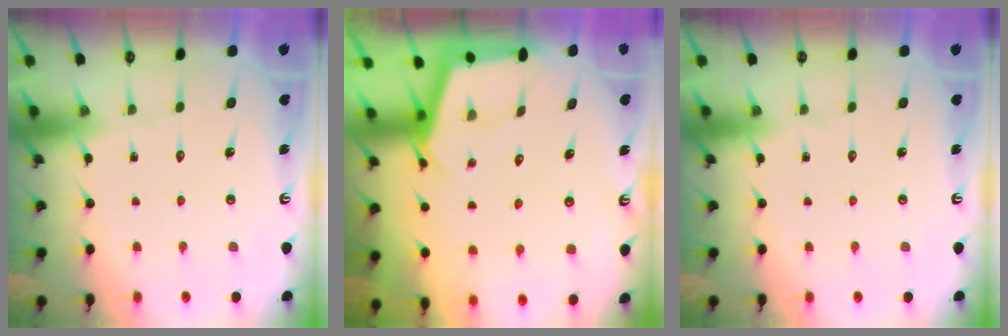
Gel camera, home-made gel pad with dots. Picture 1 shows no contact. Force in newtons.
{"total": 2.5, "press": 2.5, "slide": 0.3}
{"total": 0.0}